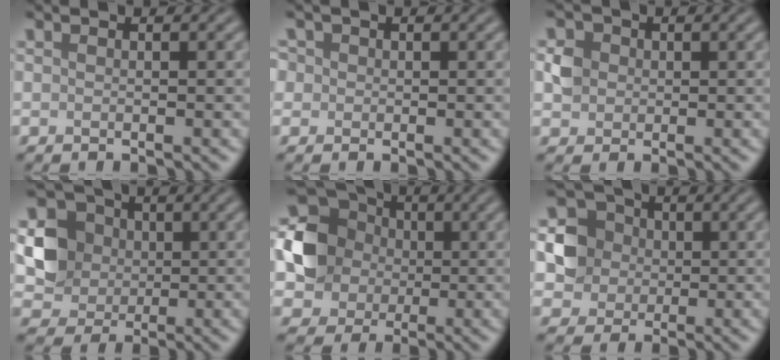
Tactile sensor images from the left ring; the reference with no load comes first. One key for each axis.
{"total": 2.0, "fx": 0.7, "fy": 1.8, "fz": 0.7, "tx": -0.010, "ty": 0.012, "tz": 0.000}
{"total": 2.1, "fx": 0.2, "fy": 2.0, "fz": 0.6, "tx": -0.008, "ty": 0.001, "tz": 0.005}
{"total": 5.0, "fx": 0.4, "fy": 4.5, "fz": 2.0, "tx": -0.036, "ty": 0.003, "tz": 0.004}
{"total": 8.1, "fx": 0.5, "fy": 7.2, "fz": 3.5, "tx": -0.065, "ty": 0.007, "tz": -0.006}
{"total": 4.5, "fx": 0.3, "fy": 4.2, "fz": 1.4, "tx": -0.023, "ty": 0.007, "tz": 0.000}